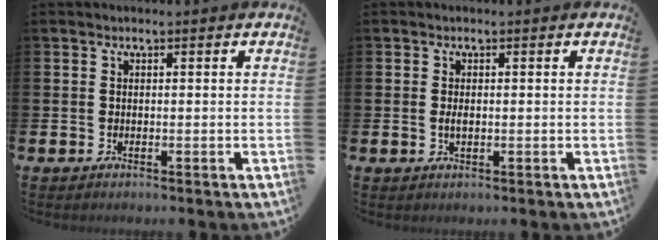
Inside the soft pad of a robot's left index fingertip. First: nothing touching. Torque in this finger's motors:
{"motor_torque": [0.32, -0.06, 0.01, 0.00]}